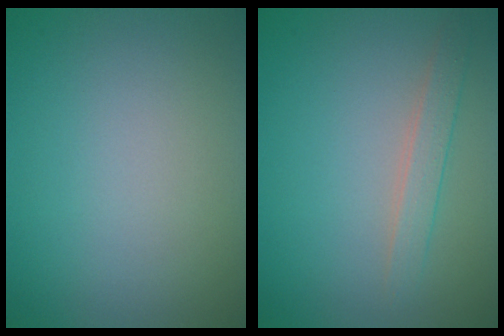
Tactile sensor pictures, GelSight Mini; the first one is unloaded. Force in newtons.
{"total": 1.8, "press": 1.8, "slide": 0.1}